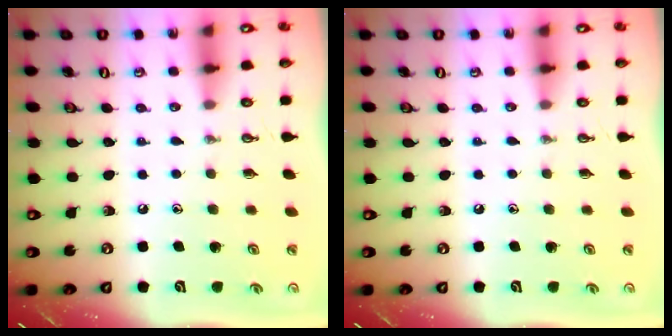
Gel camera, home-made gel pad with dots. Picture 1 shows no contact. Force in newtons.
{"total": 0.0}